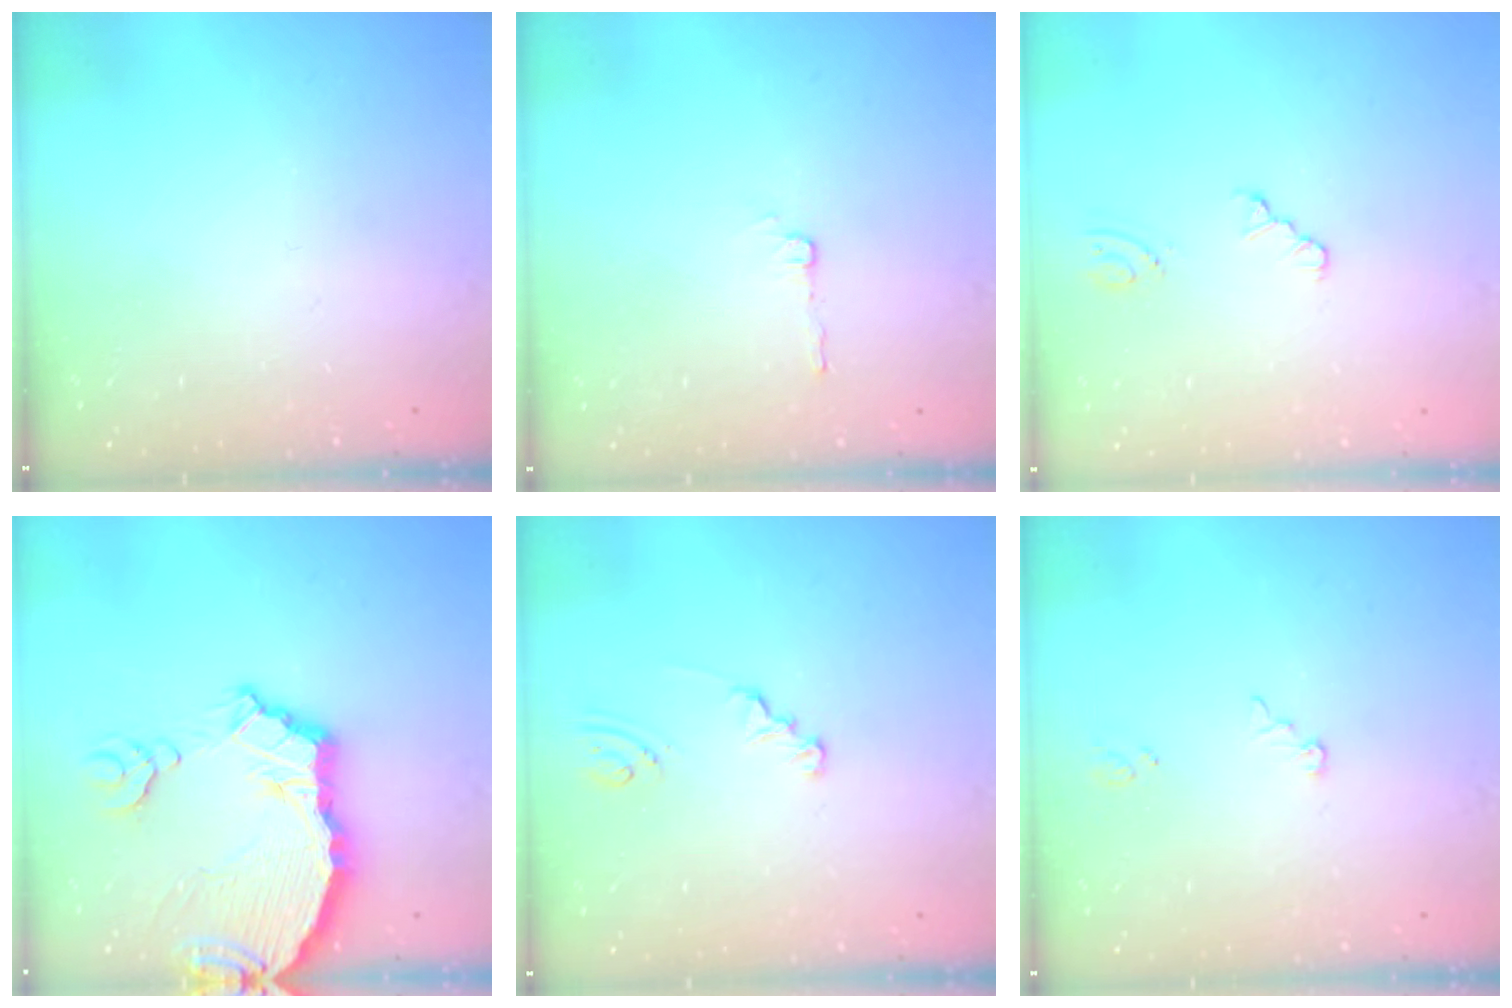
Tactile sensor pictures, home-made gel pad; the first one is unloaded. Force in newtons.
{"total": 3.1, "press": 3.0, "slide": 0.4}
{"total": 1.7, "press": 1.7, "slide": 0.3}
{"total": 10.4, "press": 10.3, "slide": 1.2}
{"total": 1.8, "press": 1.8, "slide": 0.2}
{"total": 2.5, "press": 2.5, "slide": 0.2}